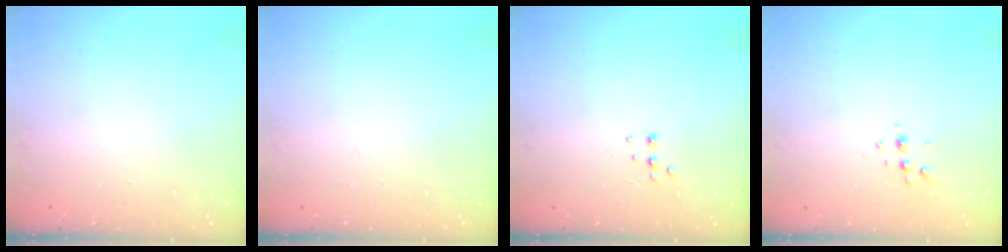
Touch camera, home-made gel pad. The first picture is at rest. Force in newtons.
{"total": 0.0}
{"total": 3.4, "press": 3.3, "slide": 0.6}
{"total": 4.3, "press": 4.2, "slide": 0.6}